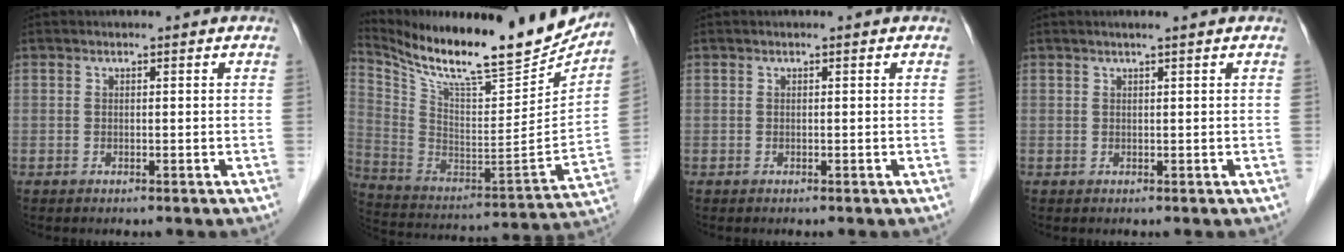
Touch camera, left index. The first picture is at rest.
{"total": 26.0, "force": [22.5, 3.9, 12.4], "torque": [-0.224, -0.050, 0.345]}
{"total": 0.0}
{"total": 1.5, "force": [1.1, -0.3, 1.0], "torque": [-0.016, 0.006, 0.022]}